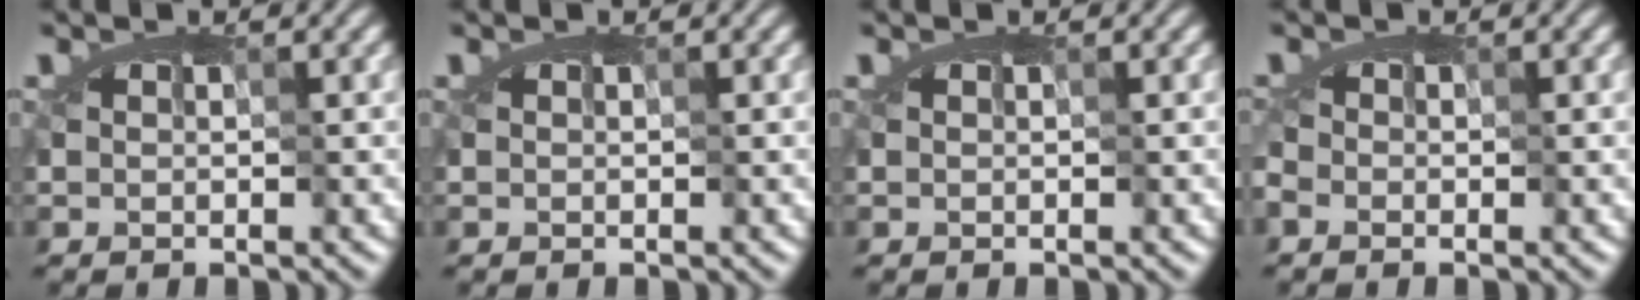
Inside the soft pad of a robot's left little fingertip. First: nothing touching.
{"total": 0.0}
{"total": 0.0}
{"total": 1.1, "force": [0.2, 0.9, 0.6], "torque": [-0.016, 0.001, 0.001]}